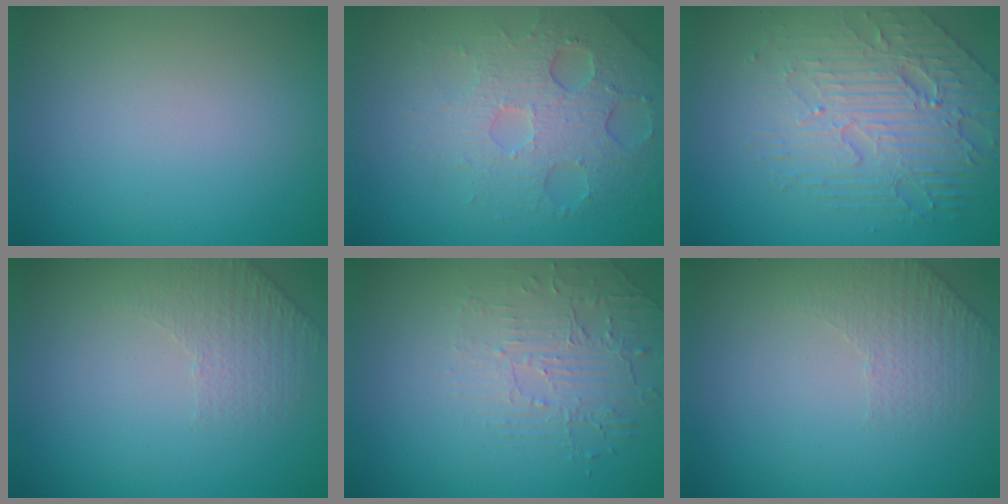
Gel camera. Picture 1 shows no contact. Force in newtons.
{"total": 4.7, "press": 4.0, "slide": 2.5}
{"total": 6.3, "press": 4.6, "slide": 4.3}
{"total": 1.5, "press": 1.0, "slide": 1.1}
{"total": 2.1, "press": 1.3, "slide": 1.7}
{"total": 1.5, "press": 1.0, "slide": 1.1}